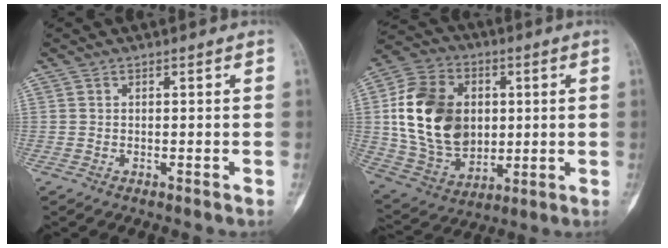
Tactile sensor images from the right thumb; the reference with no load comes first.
{"total": 20.7, "force": [2.2, 15.4, 13.7], "torque": [-0.232, 0.002, 0.053]}